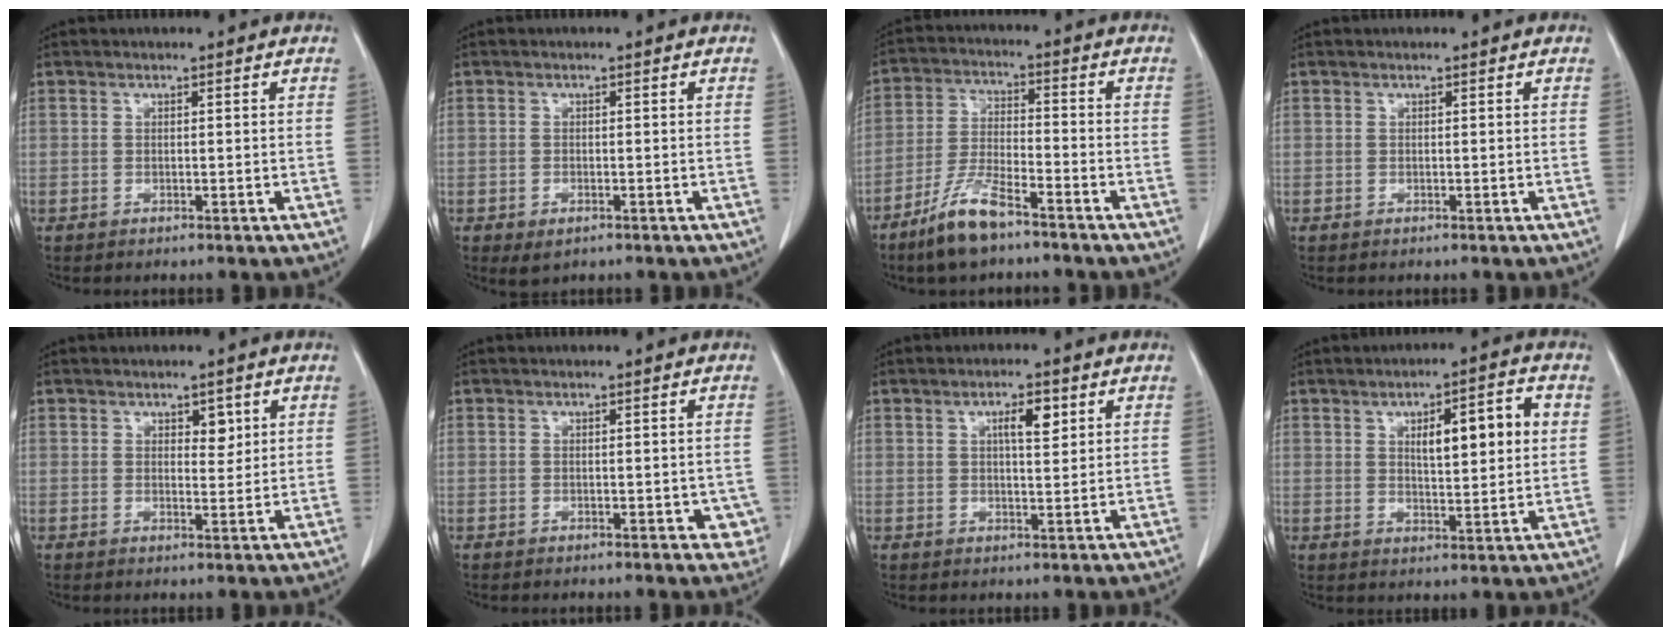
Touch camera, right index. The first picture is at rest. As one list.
[{"total": 2.1, "force": [-1.1, 1.1, 1.4], "torque": [-0.025, -0.003, -0.008]}, {"total": 8.8, "force": [-6.3, 1.8, 5.9], "torque": [-0.126, -0.014, -0.122]}, {"total": 0.0}, {"total": 2.4, "force": [1.2, 1.3, 1.7], "torque": [-0.020, -0.002, 0.019]}, {"total": 3.1, "force": [-0.7, 1.9, 2.3], "torque": [0.001, 0.004, -0.004]}, {"total": 3.9, "force": [1.6, 1.0, 3.4], "torque": [-0.057, 0.001, 0.026]}, {"total": 8.9, "force": [2.5, 2.0, 8.4], "torque": [-0.128, 0.012, 0.041]}]